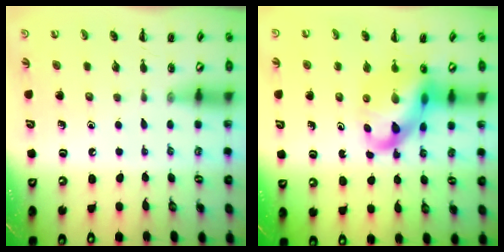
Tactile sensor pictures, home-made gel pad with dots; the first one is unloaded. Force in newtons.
{"total": 13.4, "press": 12.9, "slide": 3.6}